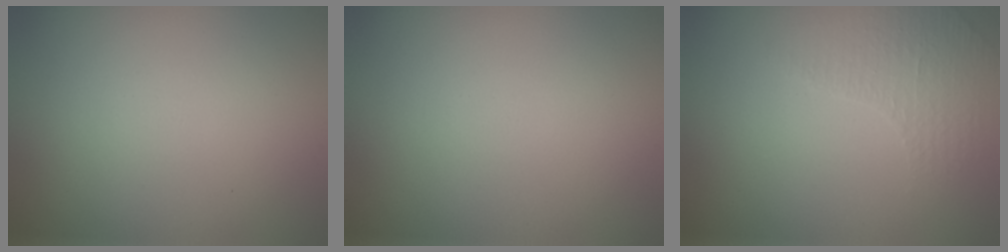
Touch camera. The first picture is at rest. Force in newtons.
{"total": 0.0}
{"total": 1.3, "press": 0.9, "slide": 0.9}